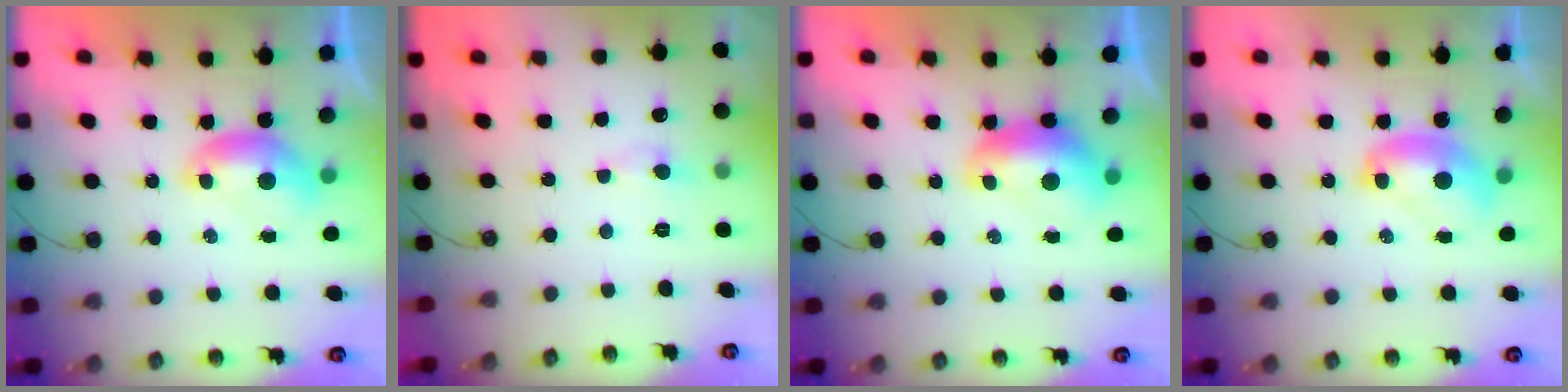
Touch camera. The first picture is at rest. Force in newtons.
{"total": 0.0}
{"total": 1.6, "press": 1.5, "slide": 0.6}
{"total": 2.3, "press": 2.3, "slide": 0.3}